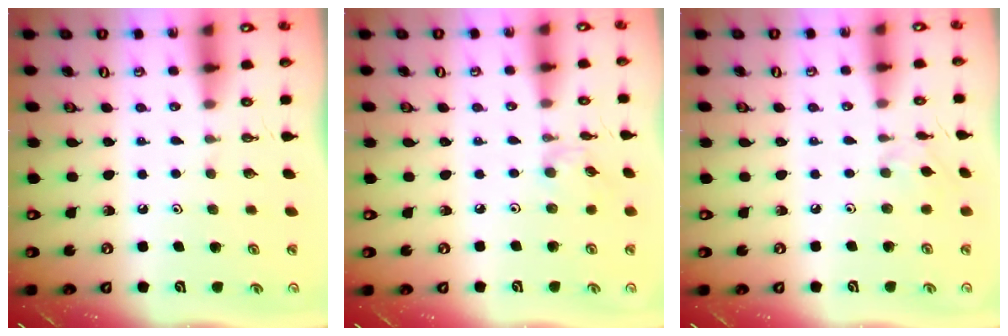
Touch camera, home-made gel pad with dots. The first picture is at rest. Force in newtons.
{"total": 1.5, "press": 1.4, "slide": 0.4}
{"total": 1.5, "press": 1.4, "slide": 0.5}